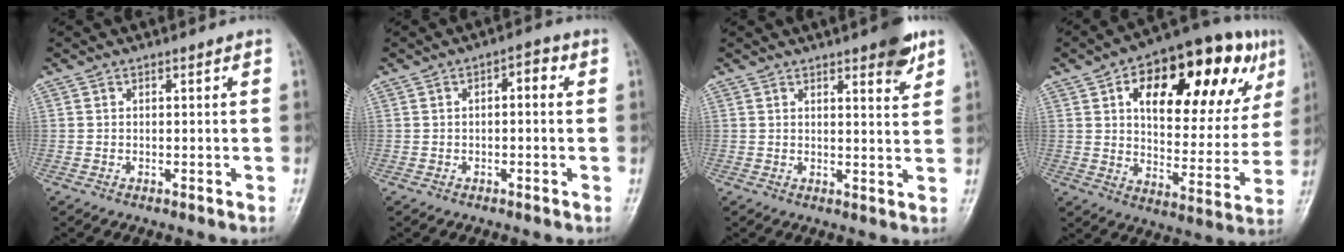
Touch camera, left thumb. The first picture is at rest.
{"total": 3.1, "force": [0.4, 1.5, 2.7], "torque": [-0.029, 0.015, -0.002]}
{"total": 6.1, "force": [3.8, 1.6, 4.5], "torque": [-0.048, -0.019, 0.045]}
{"total": 27.5, "force": [11.4, 13.1, 21.4], "torque": [-0.263, 0.007, 0.168]}